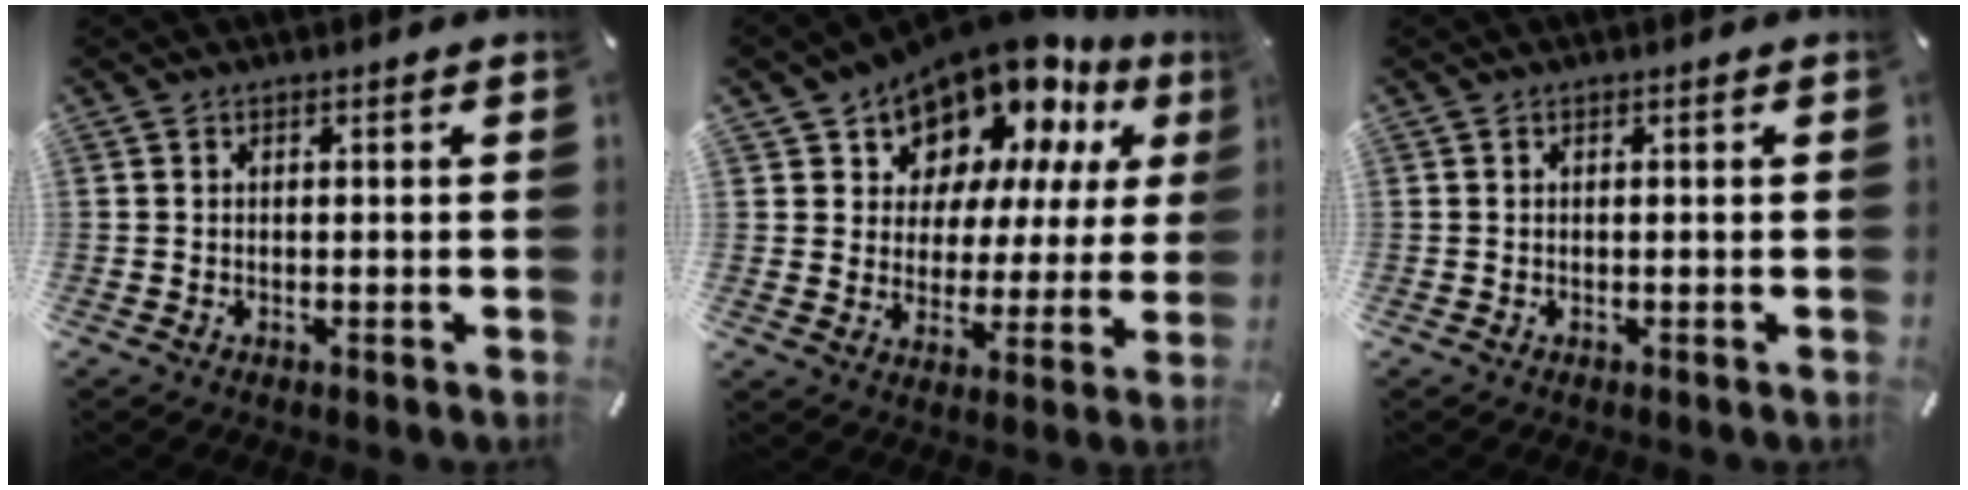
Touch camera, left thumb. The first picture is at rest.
{"total": 14.7, "force": [12.4, 7.0, 3.7], "torque": [-0.071, -0.115, 0.218]}
{"total": 0.0}